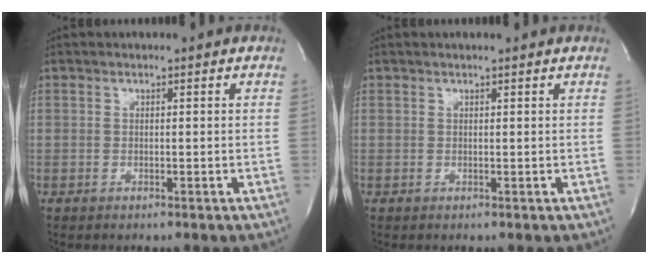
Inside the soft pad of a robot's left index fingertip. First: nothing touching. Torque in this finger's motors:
{"motor_torque": [0.93, -0.93, 0.45, 0.10]}